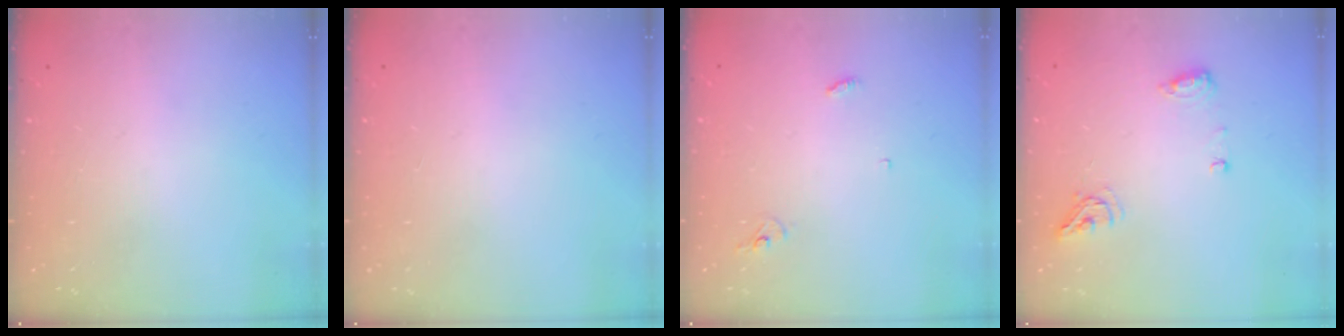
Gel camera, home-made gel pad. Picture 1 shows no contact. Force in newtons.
{"total": 1.1, "press": 0.9, "slide": 0.6}
{"total": 2.9, "press": 2.9, "slide": 0.2}
{"total": 7.4, "press": 7.4, "slide": 1.0}